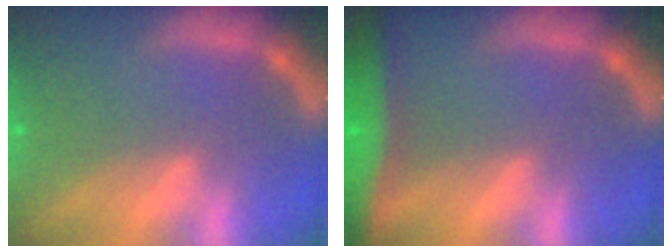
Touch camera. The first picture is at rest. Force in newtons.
{"total": 7.0}